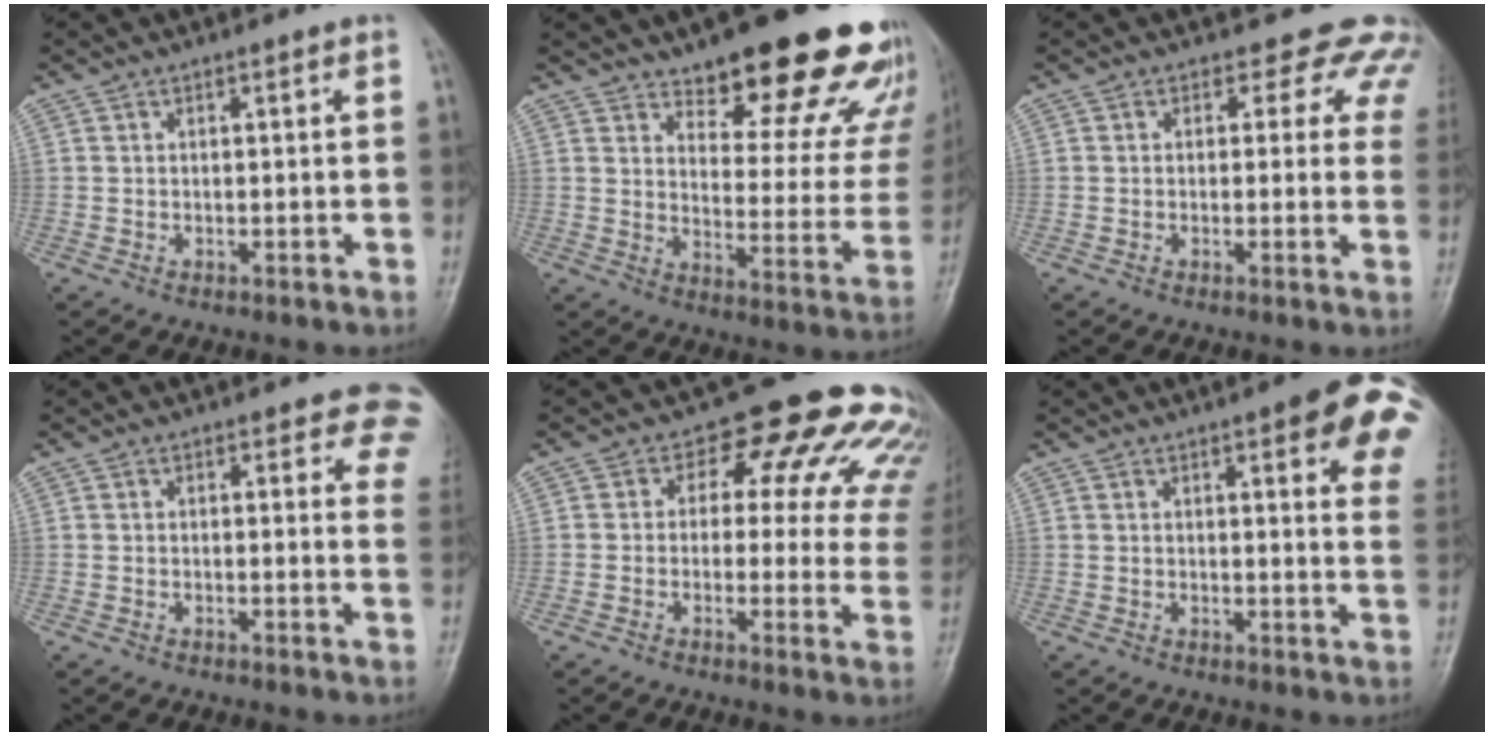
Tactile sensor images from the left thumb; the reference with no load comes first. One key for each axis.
{"total": 23.0, "fx": 17.6, "fy": 7.5, "fz": 12.7, "tx": -0.118, "ty": -0.111, "tz": 0.223}
{"total": 7.6, "fx": 5.4, "fy": 4.8, "fz": 2.2, "tx": 0.022, "ty": -0.015, "tz": 0.032}
{"total": 7.1, "fx": 5.4, "fy": 3.1, "fz": 3.4, "tx": 0.005, "ty": -0.020, "tz": 0.035}
{"total": 17.0, "fx": 9.0, "fy": 9.6, "fz": 10.7, "tx": -0.077, "ty": -0.017, "tz": 0.082}
{"total": 14.7, "fx": 6.9, "fy": 4.2, "fz": 12.3, "tx": -0.117, "ty": -0.022, "tz": 0.068}